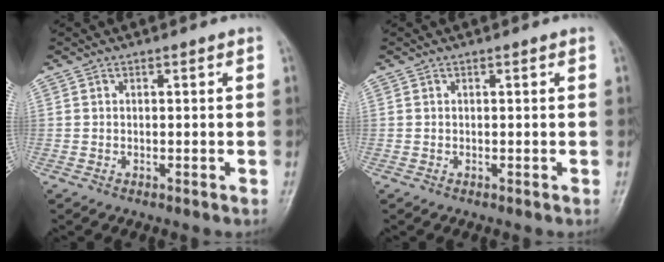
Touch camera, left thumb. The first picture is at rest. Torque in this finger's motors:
{"motor_torque": [0.00, 0.00, -0.02, -0.02, 0.00]}